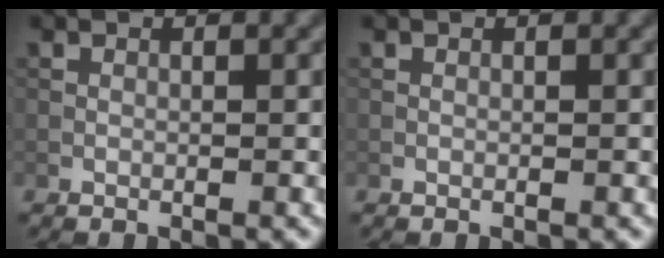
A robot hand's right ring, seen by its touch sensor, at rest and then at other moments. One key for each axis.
{"total": 0.0}